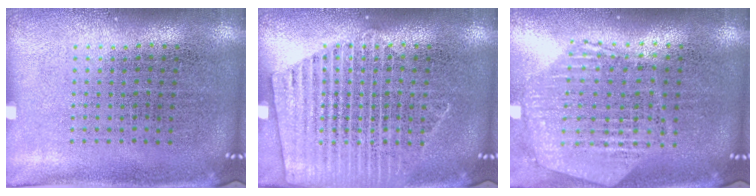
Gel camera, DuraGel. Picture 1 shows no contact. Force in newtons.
{"total": 2.6, "press": 2.6, "slide": 0.3}
{"total": 1.2, "press": 1.2, "slide": 0.1}